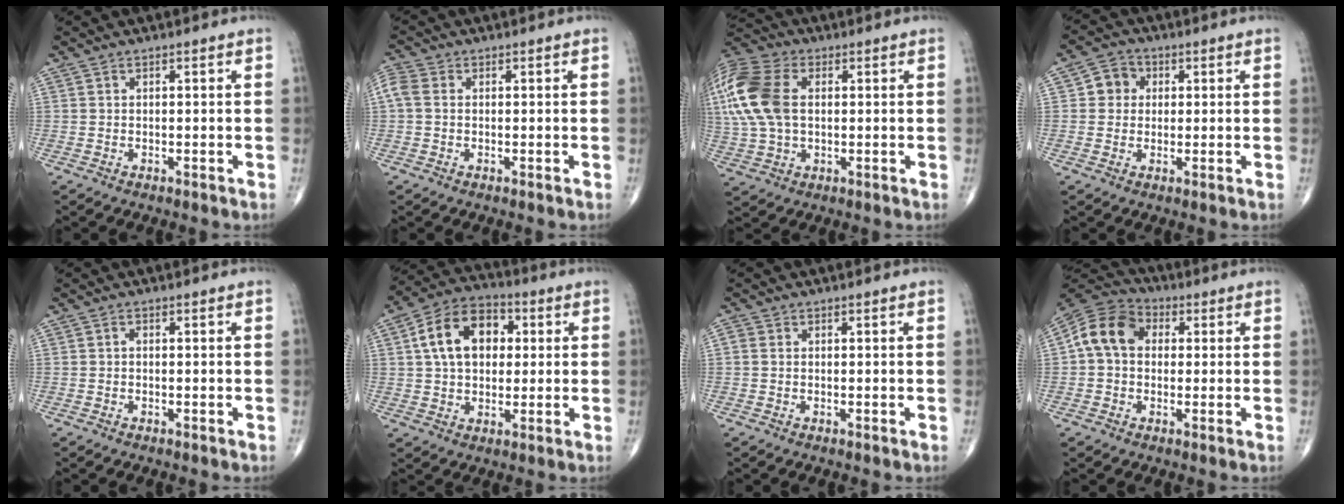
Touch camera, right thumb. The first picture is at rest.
{"total": 3.5, "force": [0.3, 2.6, 2.3], "torque": [-0.062, 0.012, -0.001]}
{"total": 19.8, "force": [3.3, 13.0, 14.5], "torque": [-0.364, 0.022, 0.061]}
{"total": 5.0, "force": [0.9, 4.6, 1.7], "torque": [-0.002, 0.007, 0.004]}
{"total": 0.6, "force": [-0.1, 0.4, 0.4], "torque": [-0.005, 0.001, -0.007]}
{"total": 13.6, "force": [2.7, 9.3, 9.5], "torque": [-0.137, 0.017, 0.037]}
{"total": 1.1, "force": [0.0, 0.9, 0.5], "torque": [-0.008, 0.001, 0.000]}
{"total": 10.4, "force": [1.2, 8.1, 6.4], "torque": [-0.109, 0.029, 0.008]}